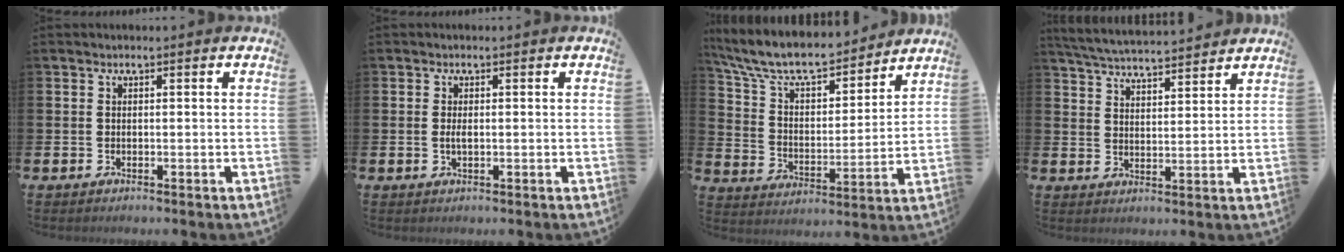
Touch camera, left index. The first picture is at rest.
{"total": 1.3, "force": [0.0, 0.5, 1.2], "torque": [-0.022, 0.002, -0.002]}
{"total": 9.4, "force": [8.5, 2.4, 3.1], "torque": [-0.107, -0.059, 0.149]}
{"total": 5.0, "force": [5.0, 0.2, 0.5], "torque": [-0.033, -0.032, 0.089]}